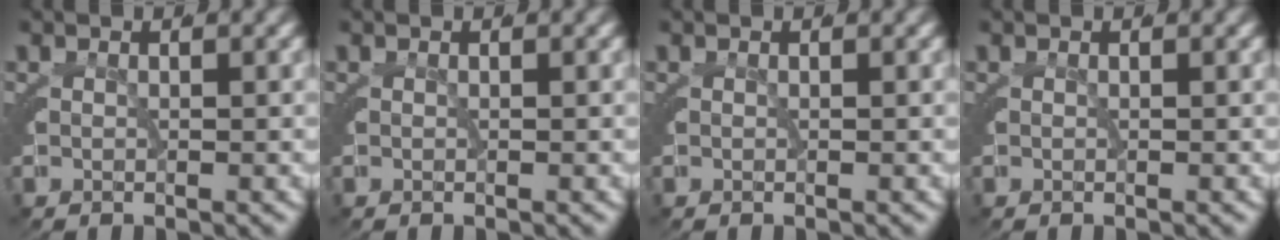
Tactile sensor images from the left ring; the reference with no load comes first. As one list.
[{"total": 0.0}, {"total": 0.0}, {"total": 0.0}]